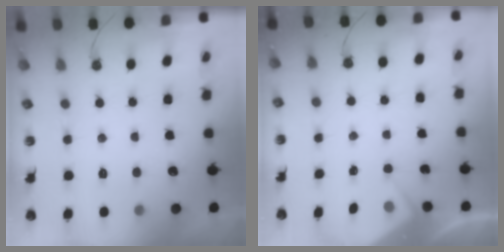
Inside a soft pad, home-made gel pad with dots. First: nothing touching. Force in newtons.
{"total": 2.8, "press": 2.7, "slide": 0.4}